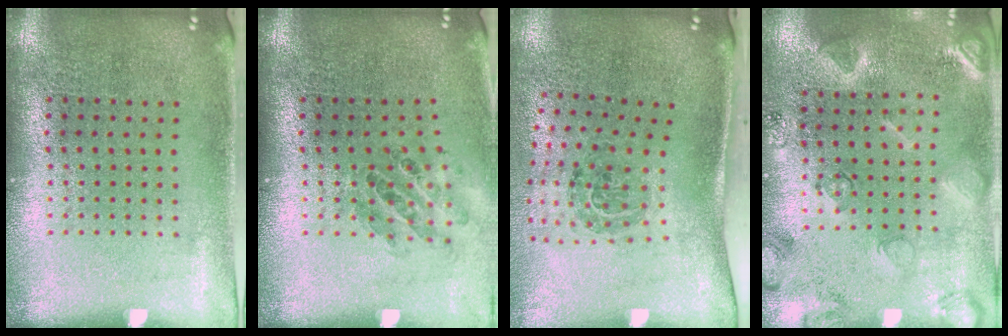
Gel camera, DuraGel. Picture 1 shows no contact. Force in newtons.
{"total": 0.9, "press": 0.9, "slide": 0.1}
{"total": 1.8, "press": 1.2, "slide": 1.3}
{"total": 2.3, "press": 2.2, "slide": 0.4}